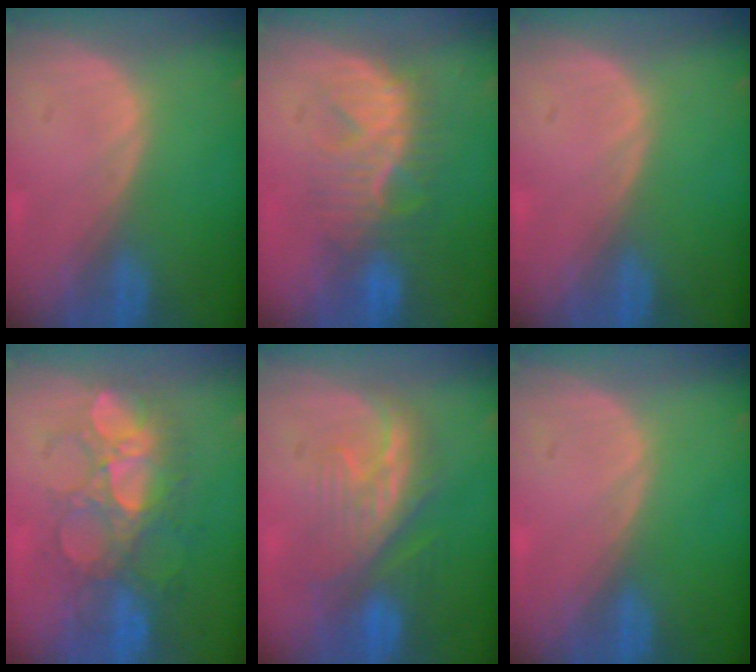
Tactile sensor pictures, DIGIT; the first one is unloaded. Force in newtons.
{"total": 8.0, "press": 7.9, "slide": 1.2}
{"total": 0.0}
{"total": 8.8, "press": 8.6, "slide": 1.5}
{"total": 8.4, "press": 8.2, "slide": 1.8}
{"total": 0.0}